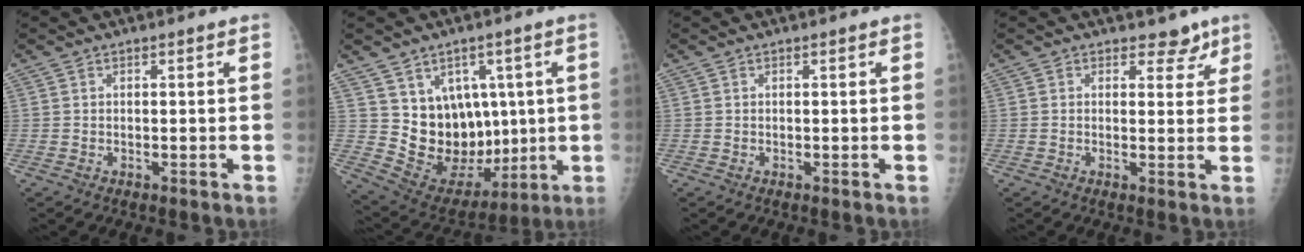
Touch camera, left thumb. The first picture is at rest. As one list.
[{"total": 14.8, "force": [3.0, 11.5, 8.7], "torque": [-0.089, -0.020, 0.091]}, {"total": 0.0}, {"total": 3.6, "force": [2.6, 2.1, 1.1], "torque": [0.016, -0.014, 0.031]}]